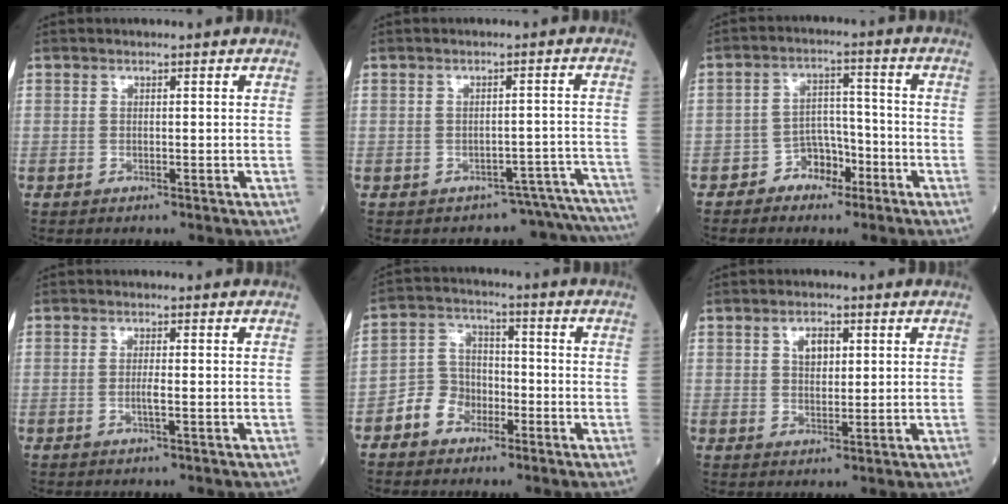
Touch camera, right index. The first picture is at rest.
{"total": 9.6, "force": [-9.4, 1.6, -0.9], "torque": [0.037, 0.047, -0.101]}
{"total": 5.1, "force": [-3.2, 3.4, 2.1], "torque": [-0.029, 0.017, -0.054]}
{"total": 1.6, "force": [-0.5, 0.0, 1.5], "torque": [-0.032, -0.002, -0.011]}
{"total": 6.4, "force": [-3.3, 5.0, 2.2], "torque": [-0.046, 0.022, -0.061]}
{"total": 3.4, "force": [1.2, 1.9, 2.5], "torque": [-0.045, 0.004, 0.020]}